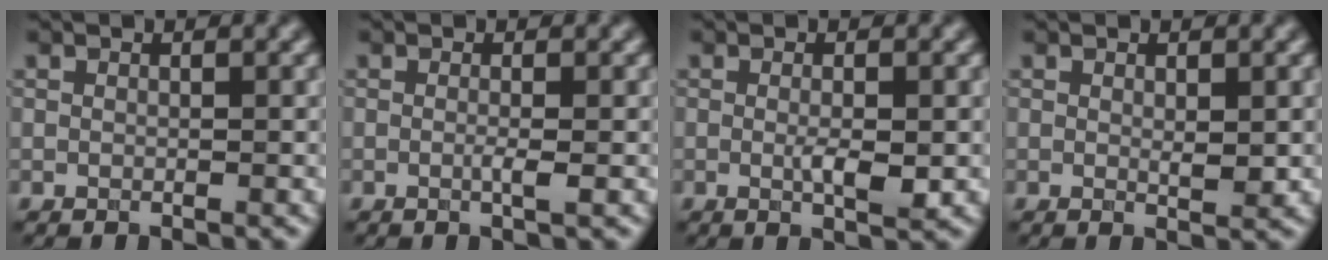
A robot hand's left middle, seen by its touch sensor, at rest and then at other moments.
{"total": 1.2, "force": [-0.2, 0.2, 1.2], "torque": [-0.019, -0.006, -0.006]}
{"total": 2.4, "force": [-0.2, 0.6, 2.3], "torque": [-0.040, -0.008, -0.002]}
{"total": 1.4, "force": [0.2, 0.4, 1.3], "torque": [-0.018, -0.005, 0.004]}